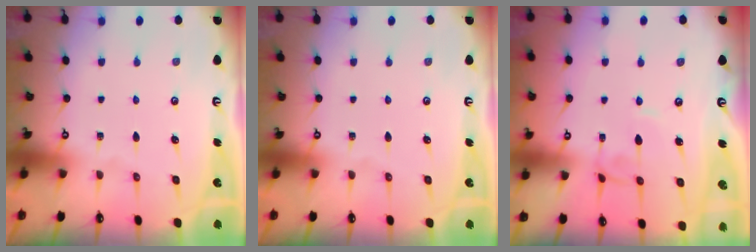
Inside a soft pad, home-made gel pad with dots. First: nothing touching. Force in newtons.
{"total": 0.0}
{"total": 2.0, "press": 2.0, "slide": 0.2}